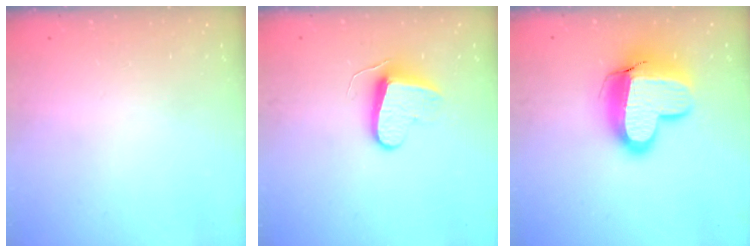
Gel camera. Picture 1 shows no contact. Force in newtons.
{"total": 8.8, "press": 8.8, "slide": 0.2}
{"total": 17.3, "press": 17.2, "slide": 1.3}